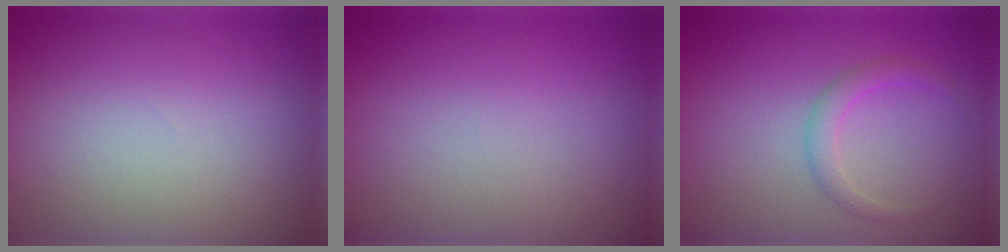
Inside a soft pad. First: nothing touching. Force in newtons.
{"total": 0.0}
{"total": 1.7, "press": 1.7, "slide": 0.1}